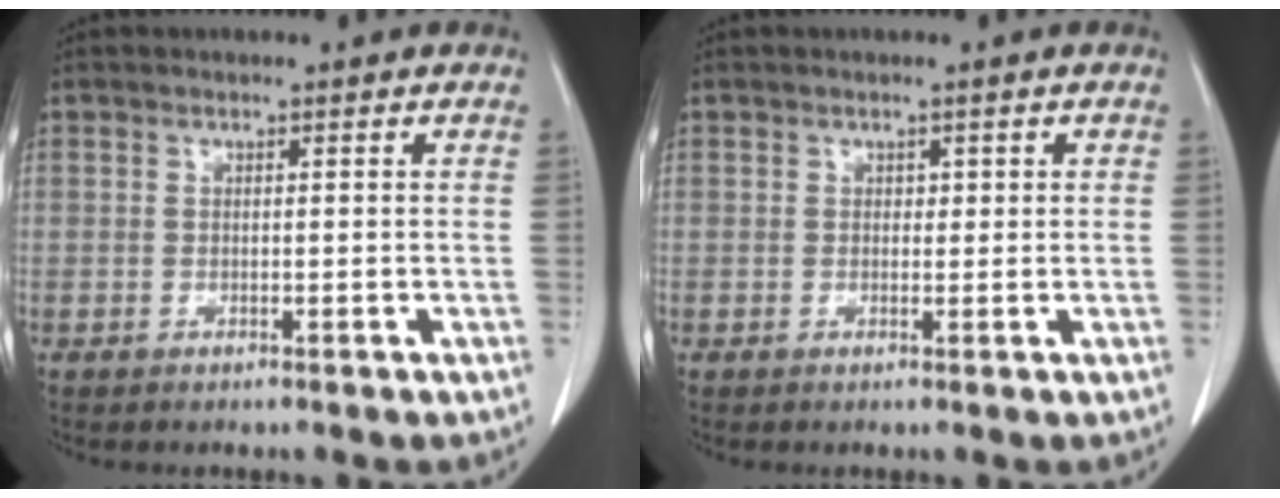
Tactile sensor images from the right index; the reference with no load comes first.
{"total": 1.0, "force": [0.3, 0.8, 0.5], "torque": [-0.001, 0.001, 0.004]}